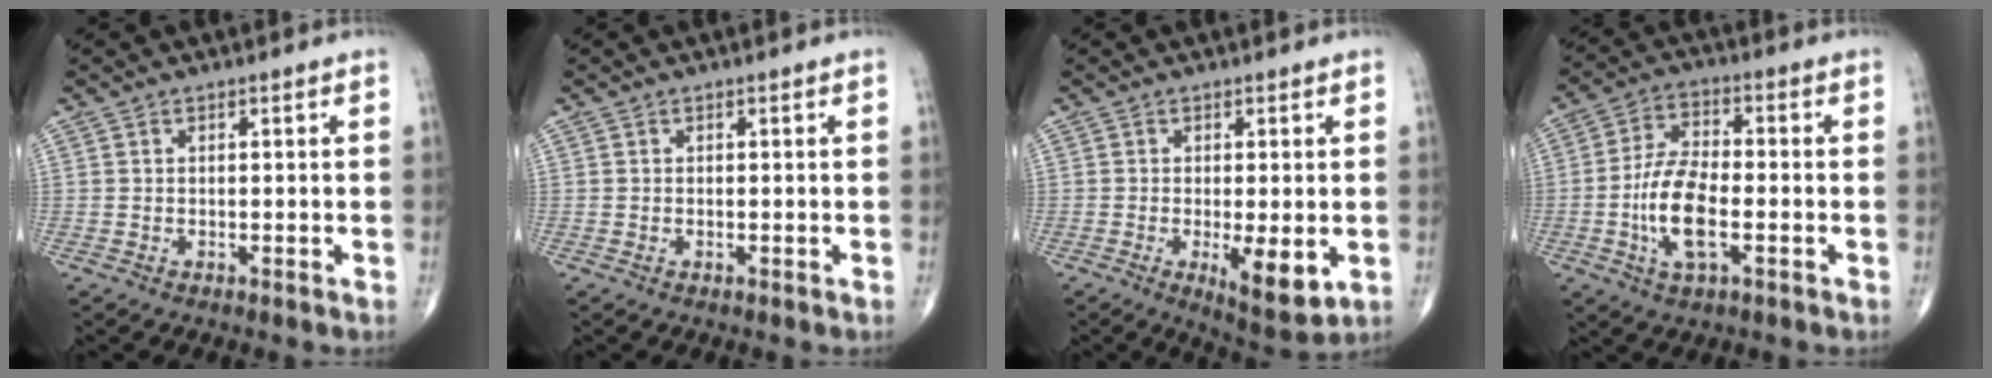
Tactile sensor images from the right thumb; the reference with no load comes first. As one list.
[{"total": 0.0}, {"total": 7.9, "force": [-1.8, 2.6, 7.3], "torque": [-0.111, -0.023, -0.024]}, {"total": 11.3, "force": [-2.8, 4.9, 9.8], "torque": [-0.193, 0.013, -0.057]}]